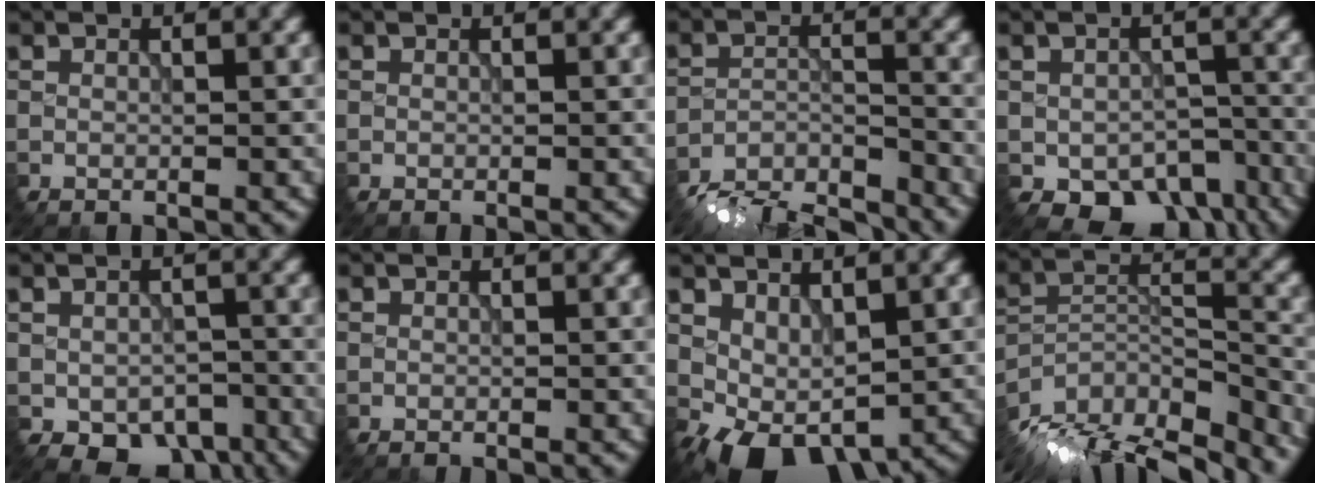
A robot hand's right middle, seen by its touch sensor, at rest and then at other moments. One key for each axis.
{"total": 0.0}
{"total": 9.4, "fx": -8.9, "fy": 1.8, "fz": 2.2, "tx": -0.035, "ty": -0.007, "tz": -0.151}
{"total": 7.4, "fx": -4.2, "fy": 4.5, "fz": 4.0, "tx": -0.056, "ty": -0.035, "tz": -0.045}
{"total": 5.8, "fx": -3.0, "fy": 3.8, "fz": 3.1, "tx": -0.047, "ty": -0.028, "tz": -0.030}
{"total": 0.0}
{"total": 4.8, "fx": -1.3, "fy": 3.0, "fz": 3.6, "tx": -0.061, "ty": -0.007, "tz": -0.013}
{"total": 16.4, "fx": -14.3, "fy": 6.0, "fz": 5.4, "tx": -0.103, "ty": -0.001, "tz": -0.190}